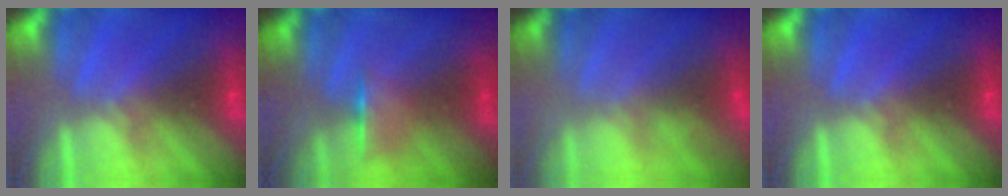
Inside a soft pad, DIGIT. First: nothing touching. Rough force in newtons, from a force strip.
{"total": 1.2}
{"total": 2.8}
{"total": 0.0}